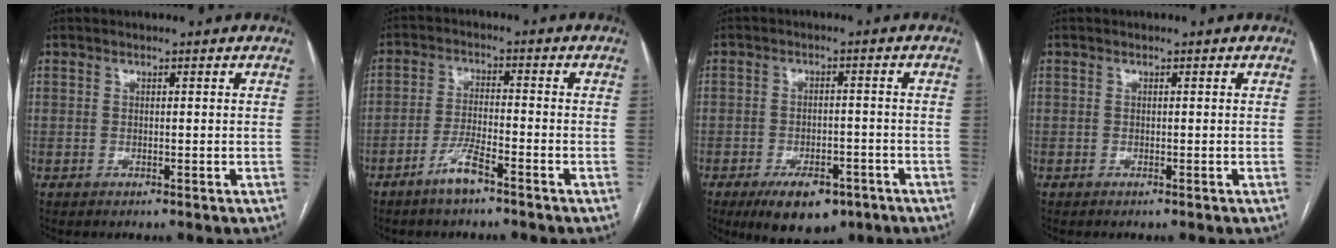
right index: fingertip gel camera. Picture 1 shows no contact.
{"total": 4.9, "force": [-3.5, 0.5, 3.4], "torque": [-0.073, -0.003, -0.066]}
{"total": 9.1, "force": [-5.9, 4.2, 5.4], "torque": [-0.082, -0.004, -0.085]}
{"total": 0.0}